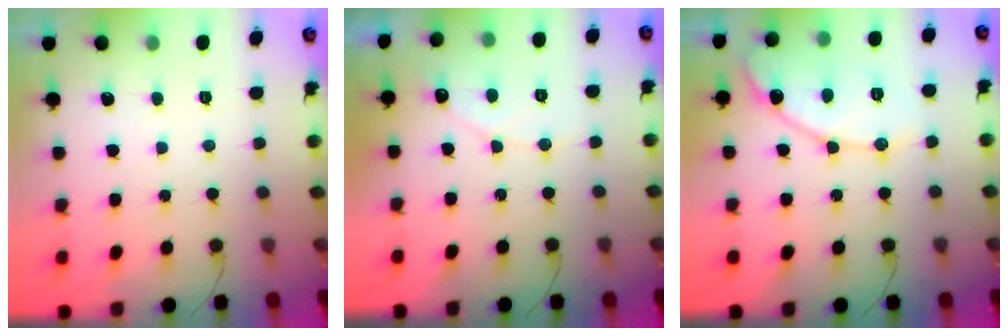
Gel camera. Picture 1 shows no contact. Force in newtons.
{"total": 5.2, "press": 5.2, "slide": 0.4}
{"total": 12.8, "press": 12.7, "slide": 1.1}